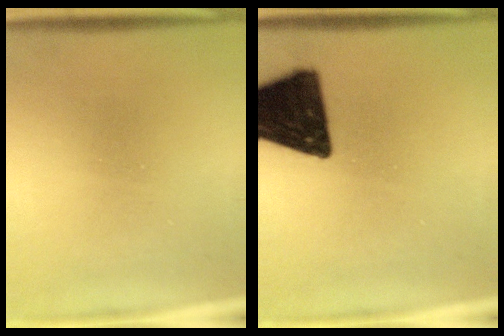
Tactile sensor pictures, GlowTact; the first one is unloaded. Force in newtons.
{"total": 19.5}